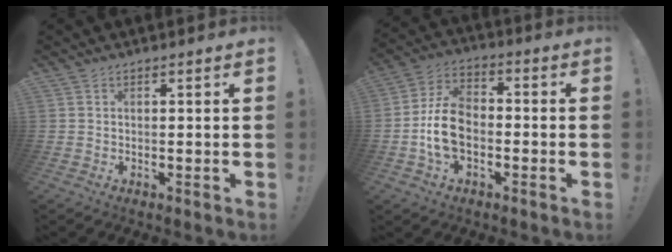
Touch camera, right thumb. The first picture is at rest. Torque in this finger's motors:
{"motor_torque": [0.27, 0.31, 0.04, 0.00, 0.10]}